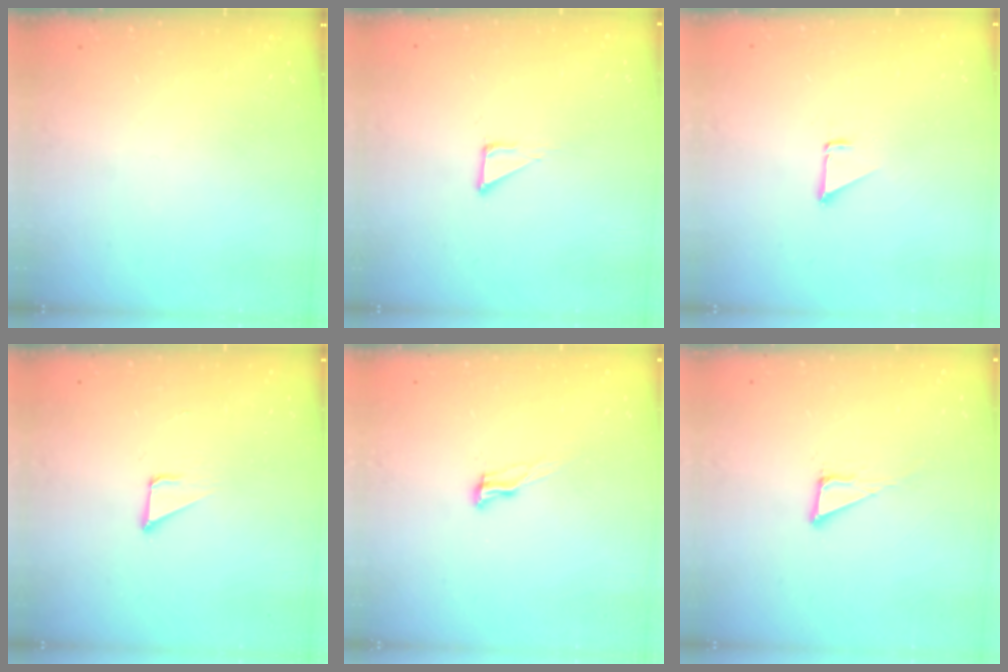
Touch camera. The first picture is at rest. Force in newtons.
{"total": 3.5, "press": 3.5, "slide": 0.2}
{"total": 1.4, "press": 1.3, "slide": 0.1}
{"total": 2.1, "press": 2.1, "slide": 0.1}
{"total": 8.0, "press": 7.7, "slide": 2.0}
{"total": 3.9, "press": 3.9, "slide": 0.2}